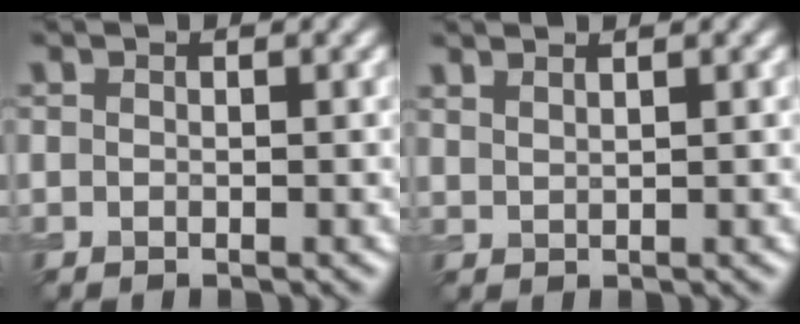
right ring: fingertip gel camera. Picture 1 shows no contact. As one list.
[{"total": 1.9, "force": [1.5, 0.6, 0.9], "torque": [-0.001, 0.001, 0.013]}]